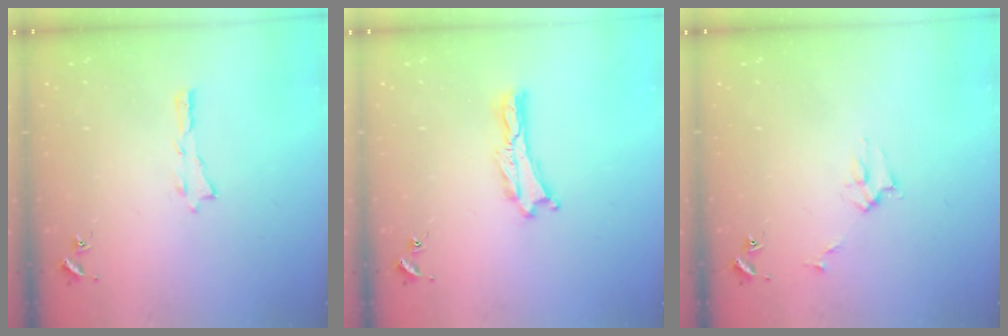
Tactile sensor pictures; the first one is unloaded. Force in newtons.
{"total": 0.0}
{"total": 2.7, "press": 2.7, "slide": 0.3}